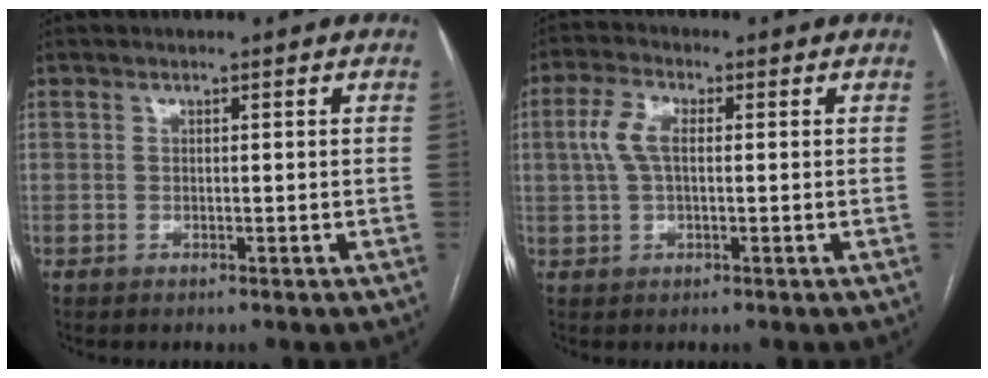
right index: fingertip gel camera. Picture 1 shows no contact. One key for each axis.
{"total": 5.0, "fx": 0.7, "fy": 2.2, "fz": 4.4, "tx": -0.111, "ty": 0.018, "tz": 0.014}